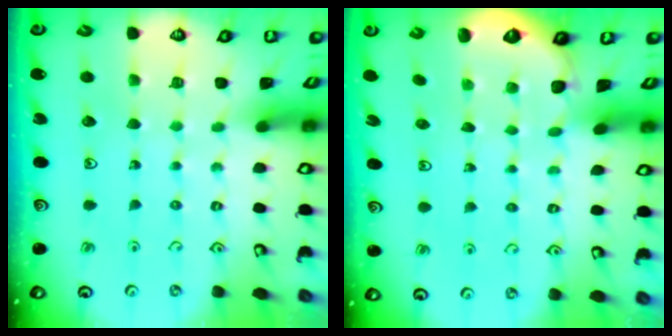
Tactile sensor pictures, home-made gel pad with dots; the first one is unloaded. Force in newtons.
{"total": 1.8, "press": 1.7, "slide": 0.1}